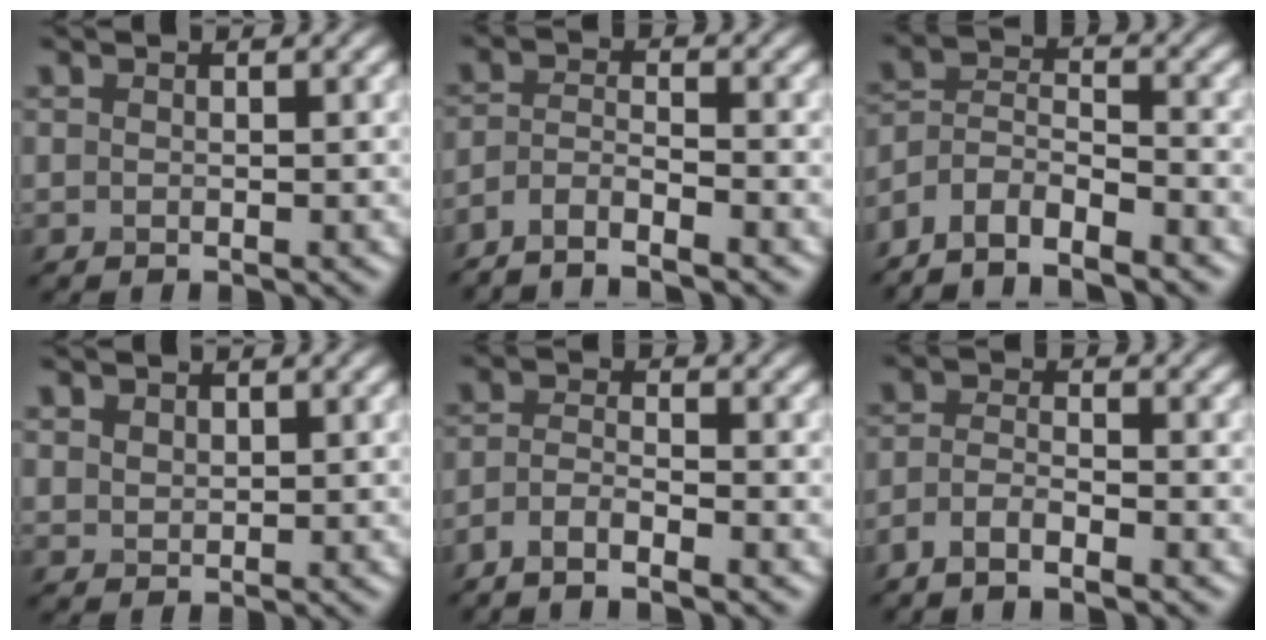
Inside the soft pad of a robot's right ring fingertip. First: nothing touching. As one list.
[{"total": 3.4, "force": [-2.9, 0.5, 1.6], "torque": [-0.027, 0.000, -0.063]}, {"total": 5.9, "force": [-5.1, 1.7, 2.5], "torque": [-0.043, -0.003, -0.102]}, {"total": 1.3, "force": [0.9, 0.9, 0.4], "torque": [-0.008, -0.001, 0.021]}, {"total": 3.0, "force": [-2.3, 0.6, 1.9], "torque": [-0.038, -0.001, -0.052]}, {"total": 2.9, "force": [-2.1, 0.7, 1.8], "torque": [-0.038, -0.001, -0.049]}]